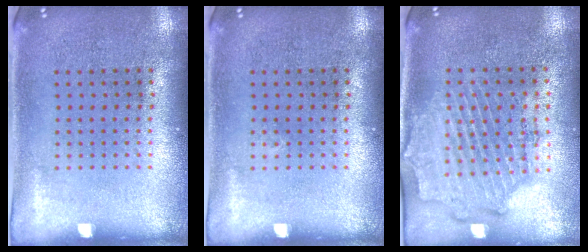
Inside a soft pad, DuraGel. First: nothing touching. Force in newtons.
{"total": 0.0}
{"total": 1.9, "press": 1.7, "slide": 0.8}